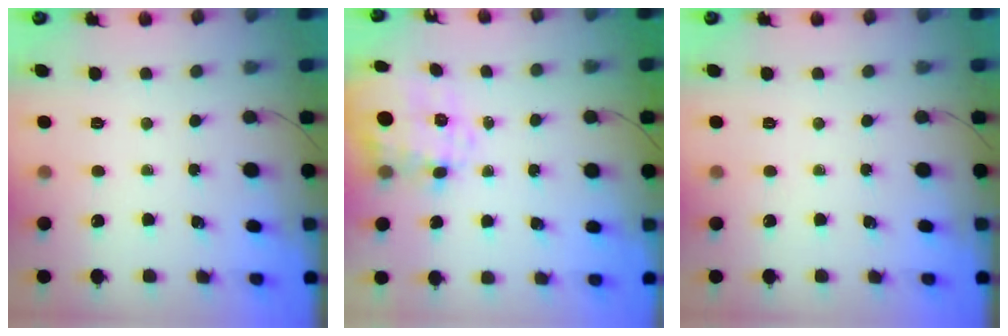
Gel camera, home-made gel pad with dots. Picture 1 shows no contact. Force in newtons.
{"total": 9.3, "press": 9.2, "slide": 1.4}
{"total": 0.0}